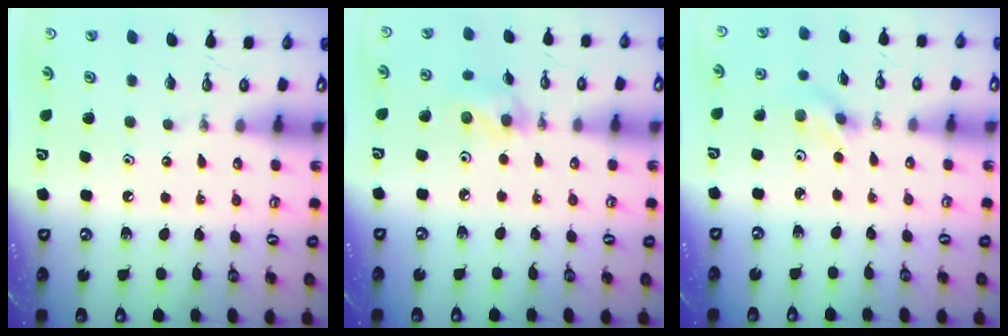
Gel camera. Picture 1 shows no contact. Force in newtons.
{"total": 8.1, "press": 8.0, "slide": 0.9}
{"total": 2.6, "press": 2.4, "slide": 0.8}